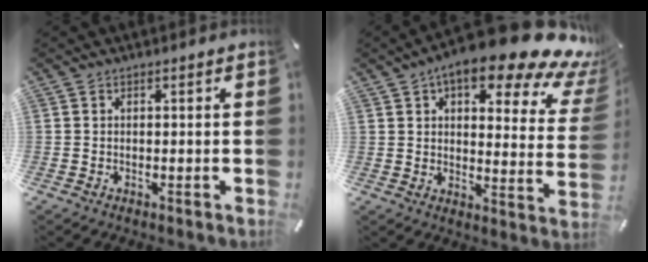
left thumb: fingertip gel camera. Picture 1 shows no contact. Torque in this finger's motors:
{"motor_torque": [2.53, 2.47, 1.77, -1.00, 0.26]}